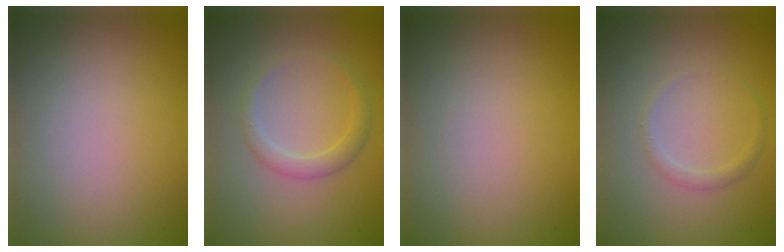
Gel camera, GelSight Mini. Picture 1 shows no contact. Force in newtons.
{"total": 1.9, "press": 1.9, "slide": 0.2}
{"total": 0.0}
{"total": 1.0, "press": 1.0, "slide": 0.0}